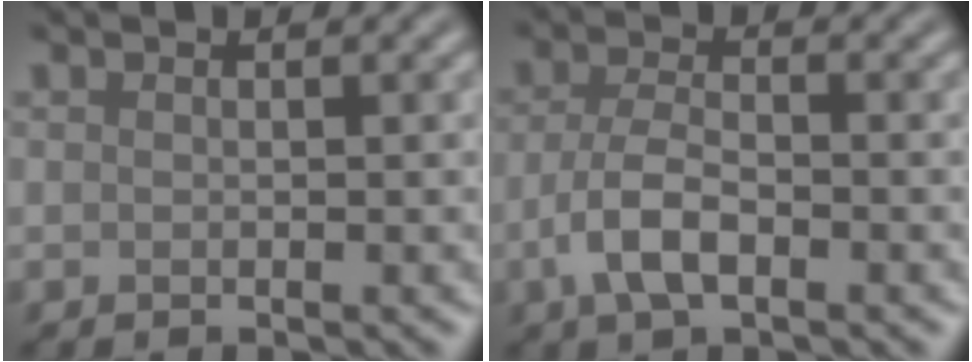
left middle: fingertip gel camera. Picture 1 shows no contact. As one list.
[{"total": 4.0, "force": [-1.6, 1.8, 3.2], "torque": [-0.067, 0.002, -0.036]}]